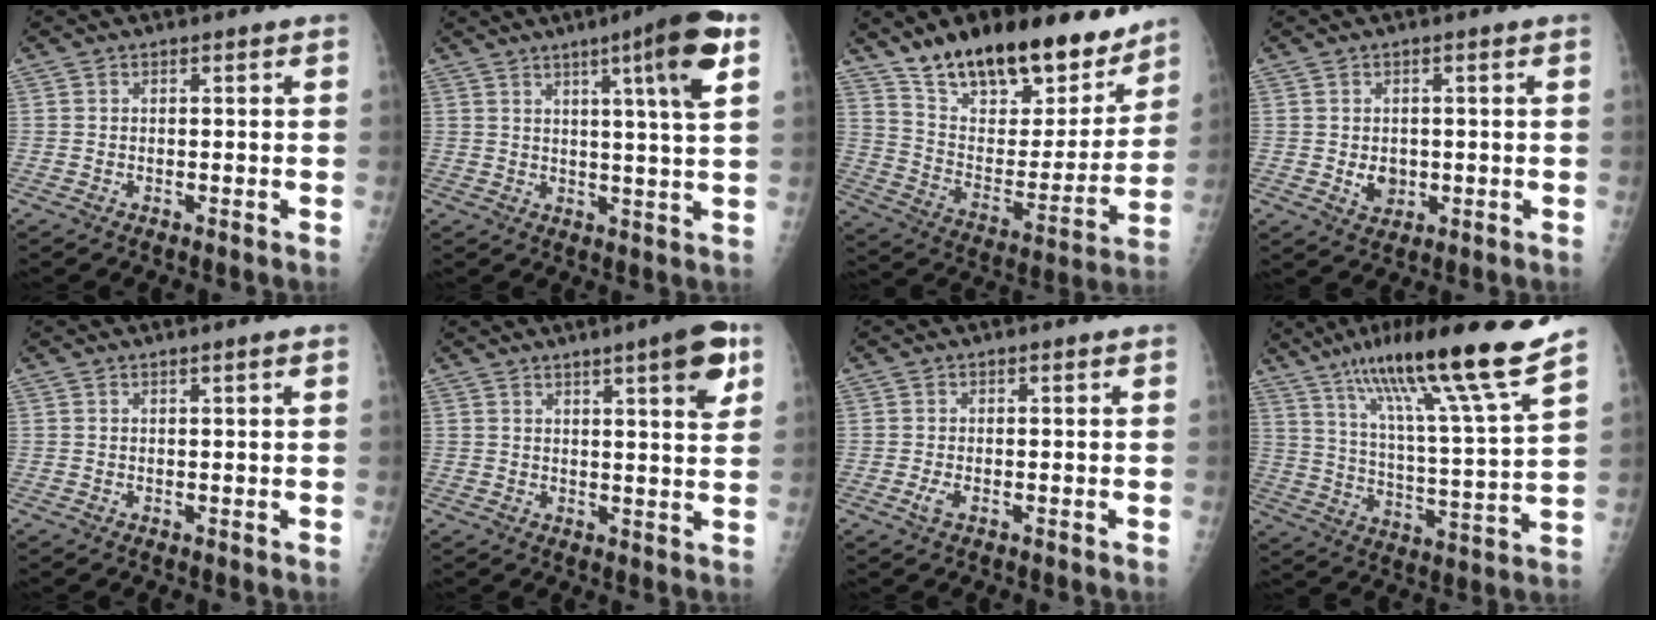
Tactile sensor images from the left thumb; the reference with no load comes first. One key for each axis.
{"total": 11.7, "fx": 5.1, "fy": 0.2, "fz": 10.5, "tx": -0.154, "ty": -0.015, "tz": 0.068}
{"total": 24.1, "fx": 18.1, "fy": 10.4, "fz": 12.2, "tx": -0.147, "ty": -0.083, "tz": 0.297}
{"total": 3.7, "fx": -0.3, "fy": 3.0, "fz": 2.2, "tx": -0.020, "ty": -0.002, "tz": 0.006}
{"total": 0.9, "fx": 0.6, "fy": -0.1, "fz": 0.7, "tx": -0.014, "ty": -0.002, "tz": 0.011}
{"total": 8.7, "fx": 4.6, "fy": 1.5, "fz": 7.2, "tx": -0.087, "ty": -0.020, "tz": 0.060}
{"total": 1.4, "fx": -0.4, "fy": 0.6, "fz": 1.3, "tx": -0.034, "ty": -0.004, "tz": -0.009}
{"total": 21.4, "fx": 15.4, "fy": 0.6, "fz": 14.9, "tx": -0.225, "ty": -0.064, "tz": 0.253}